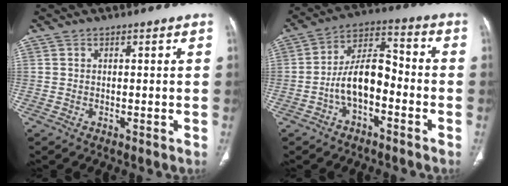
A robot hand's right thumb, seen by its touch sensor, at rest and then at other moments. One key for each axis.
{"total": 10.6, "fx": -3.4, "fy": 5.5, "fz": 8.3, "tx": -0.140, "ty": 0.049, "tz": -0.068}